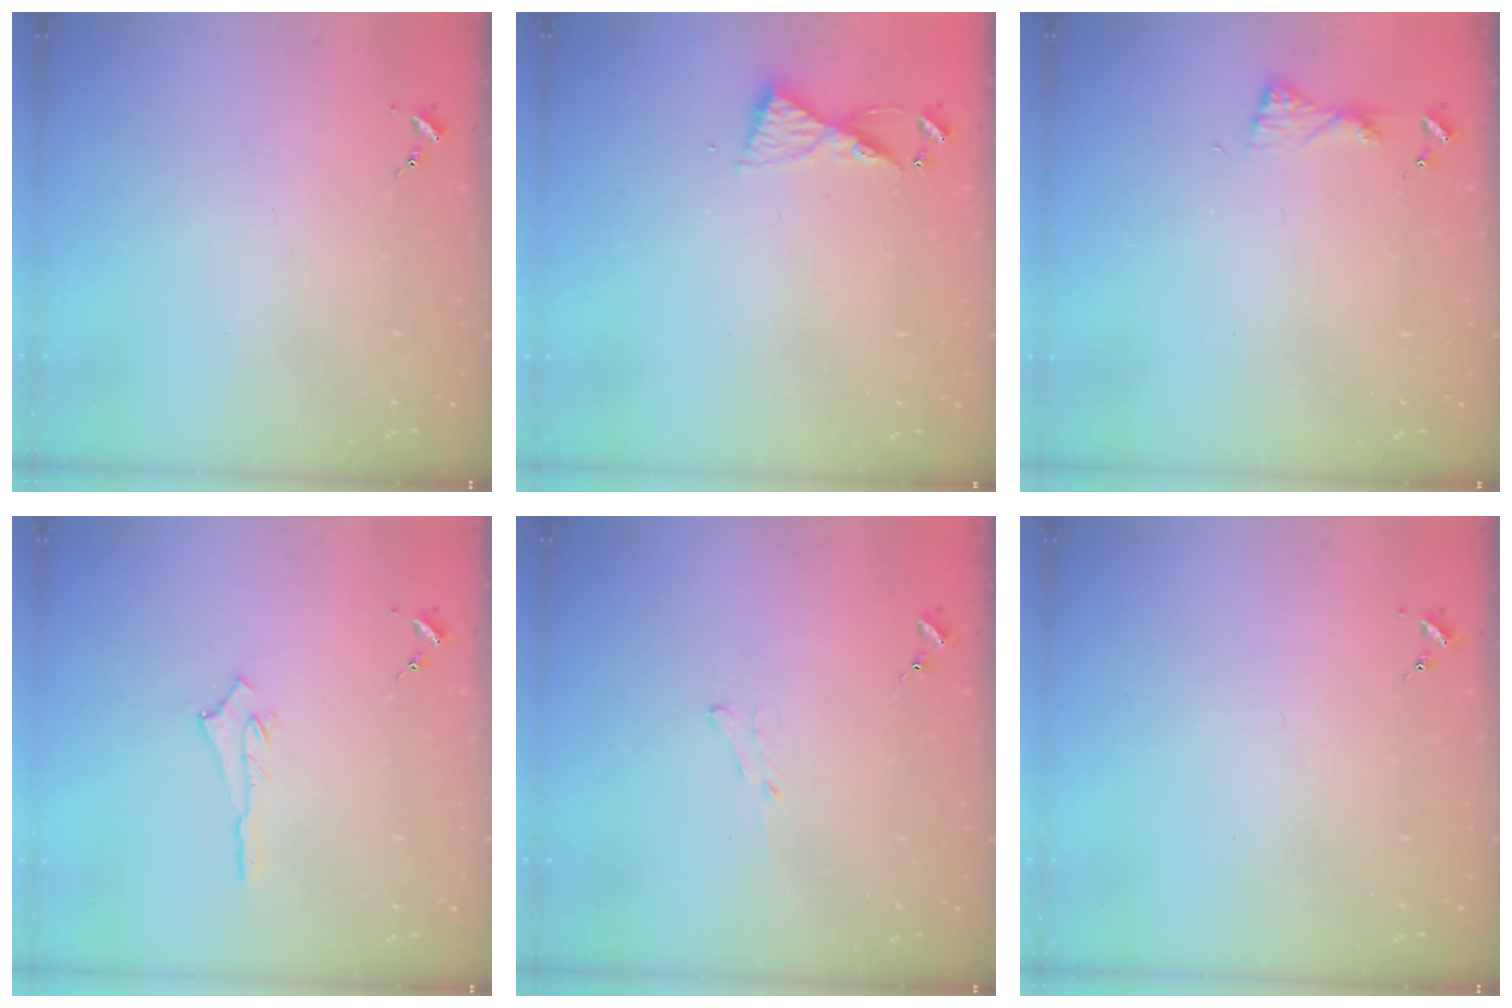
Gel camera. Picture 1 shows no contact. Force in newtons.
{"total": 6.0, "press": 6.0, "slide": 0.6}
{"total": 5.0, "press": 4.9, "slide": 0.6}
{"total": 2.5, "press": 2.5, "slide": 0.2}
{"total": 3.6, "press": 3.6, "slide": 0.4}
{"total": 0.0}